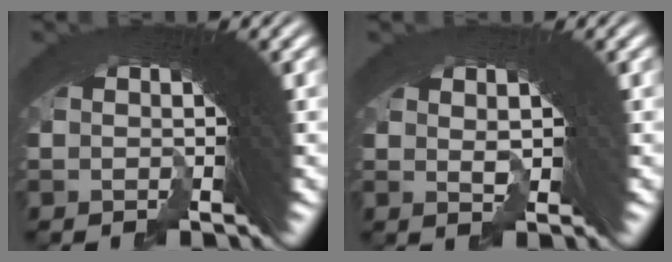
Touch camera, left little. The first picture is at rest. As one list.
[{"total": 1.6, "force": [0.0, 1.2, 1.0], "torque": [-0.018, -0.006, 0.005]}]